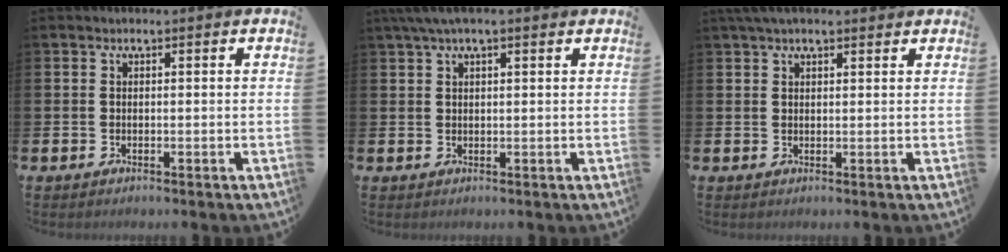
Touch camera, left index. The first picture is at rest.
{"total": 3.1, "force": [2.2, 0.7, 2.1], "torque": [-0.038, 0.002, 0.038]}
{"total": 2.8, "force": [2.2, 0.8, 1.5], "torque": [-0.028, 0.002, 0.040]}